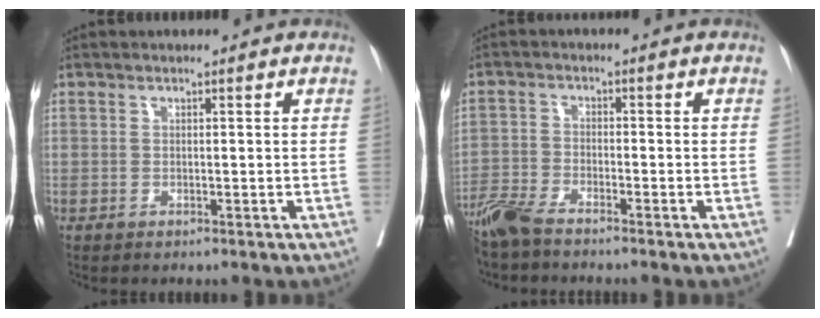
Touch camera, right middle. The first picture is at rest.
{"total": 5.3, "force": [-4.6, 0.5, 2.5], "torque": [-0.051, -0.016, -0.096]}